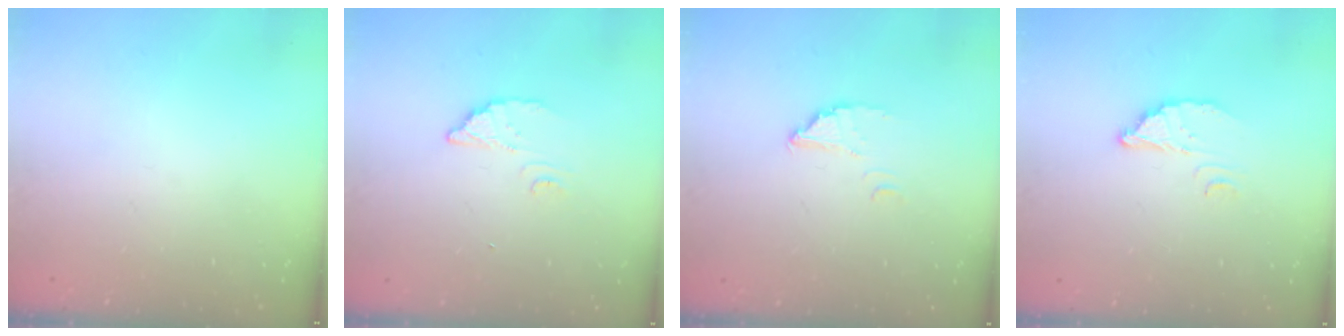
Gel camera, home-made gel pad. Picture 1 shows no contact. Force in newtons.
{"total": 3.6, "press": 3.6, "slide": 0.2}
{"total": 2.8, "press": 2.8, "slide": 0.1}
{"total": 3.4, "press": 3.4, "slide": 0.1}